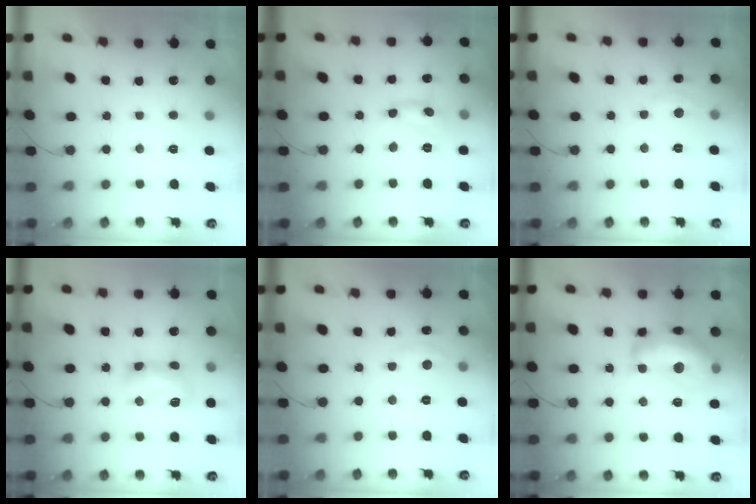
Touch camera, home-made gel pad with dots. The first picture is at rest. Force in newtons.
{"total": 3.3, "press": 3.3, "slide": 0.3}
{"total": 4.4, "press": 4.3, "slide": 0.6}
{"total": 9.4, "press": 9.4, "slide": 0.7}
{"total": 3.8, "press": 3.7, "slide": 0.5}
{"total": 18.6, "press": 18.5, "slide": 1.1}